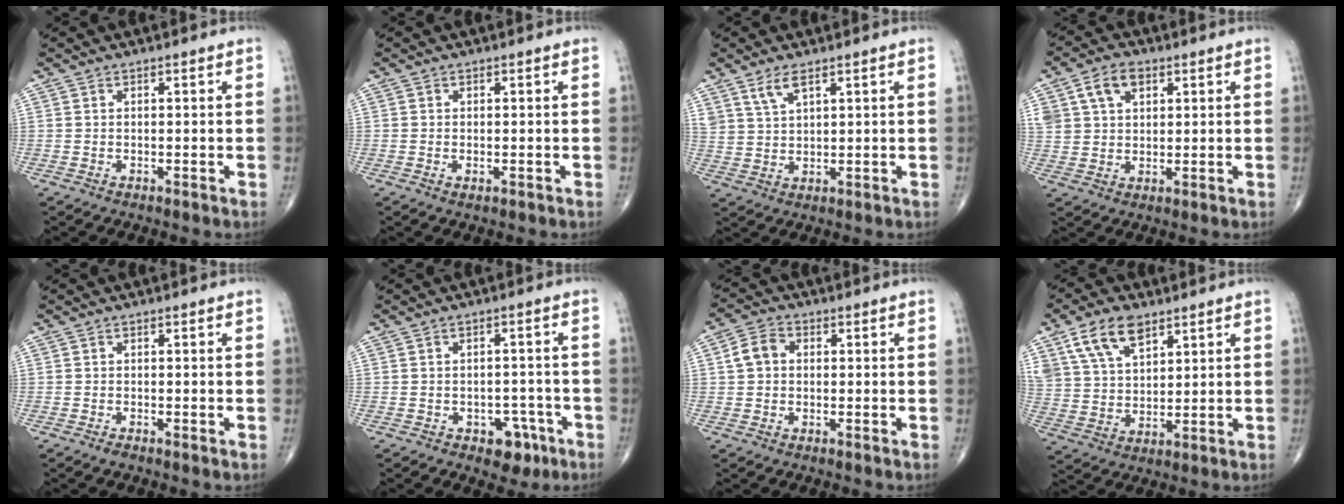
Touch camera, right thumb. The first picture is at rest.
{"total": 0.9, "force": [-0.3, 0.4, 0.7], "torque": [-0.012, -0.002, -0.004]}
{"total": 4.3, "force": [2.9, 1.6, 2.7], "torque": [-0.053, -0.012, 0.064]}
{"total": 8.1, "force": [3.6, 5.5, 4.8], "torque": [-0.073, -0.002, 0.069]}
{"total": 0.9, "force": [-0.4, 0.2, 0.7], "torque": [-0.018, -0.004, -0.012]}
{"total": 5.7, "force": [-3.0, 3.7, 3.1], "torque": [-0.012, 0.023, -0.035]}
{"total": 4.6, "force": [0.5, 3.7, 2.8], "torque": [-0.048, 0.016, 0.002]}
{"total": 10.9, "force": [6.4, 5.9, 6.5], "torque": [-0.111, -0.018, 0.130]}